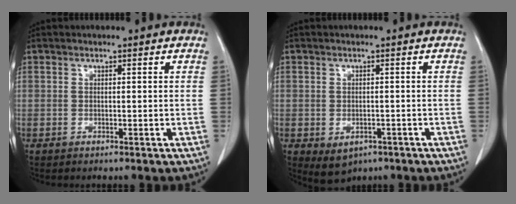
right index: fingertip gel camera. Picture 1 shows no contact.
{"total": 3.5, "force": [-1.6, 2.6, 1.8], "torque": [-0.024, -0.003, -0.007]}